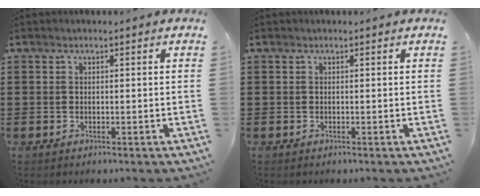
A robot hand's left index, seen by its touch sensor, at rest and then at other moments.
{"total": 0.0}